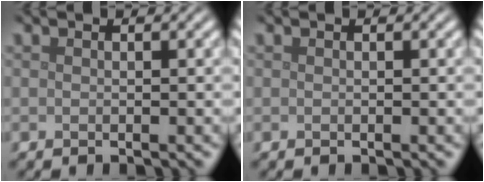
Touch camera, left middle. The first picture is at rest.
{"total": 0.0}